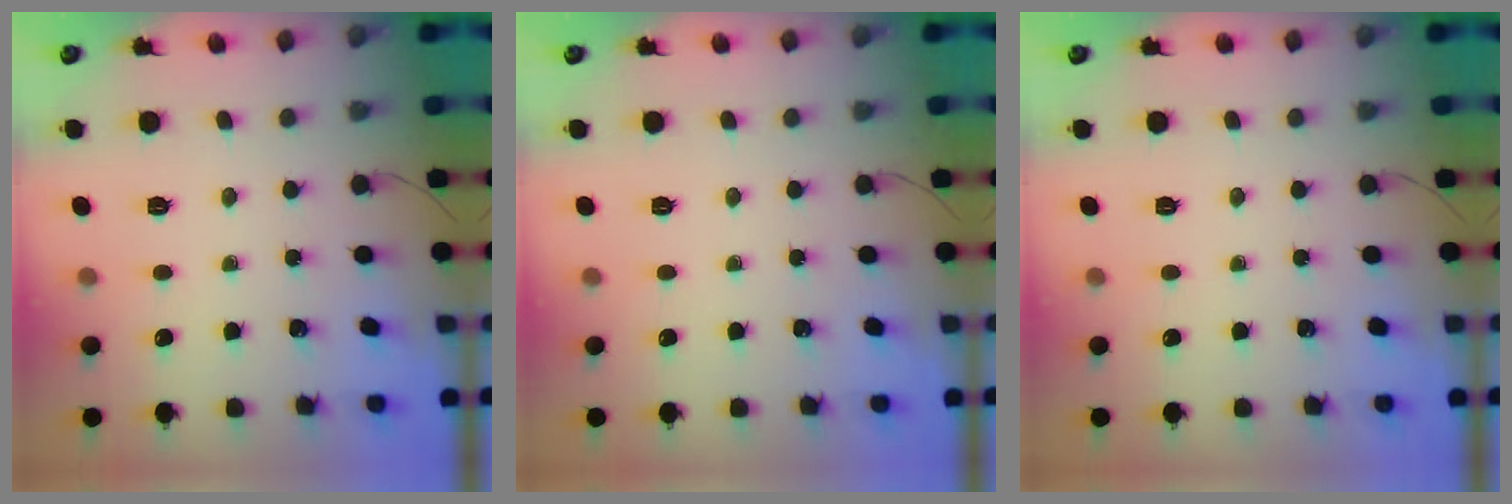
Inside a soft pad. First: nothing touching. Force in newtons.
{"total": 0.0}
{"total": 0.0}